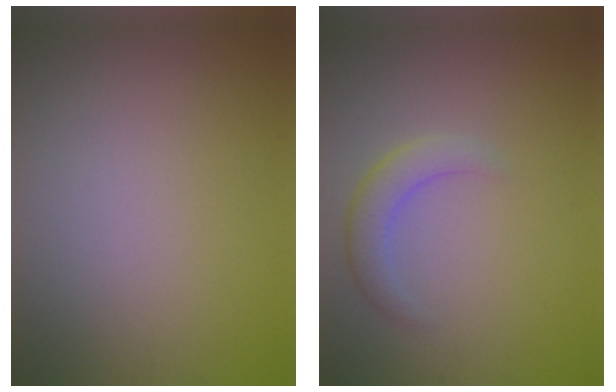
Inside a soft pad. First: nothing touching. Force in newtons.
{"total": 2.6, "press": 2.6, "slide": 0.0}